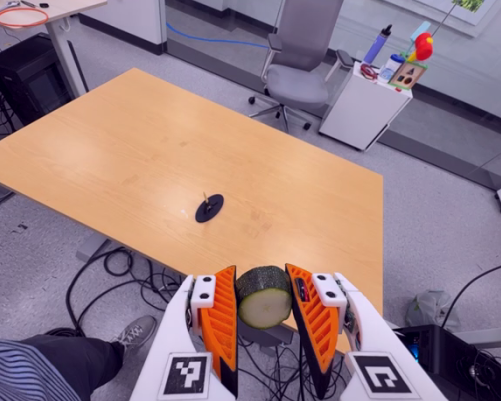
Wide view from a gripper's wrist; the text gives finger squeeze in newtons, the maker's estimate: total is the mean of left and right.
{"total": 10.8, "left": 10.1, "right": 11.5}